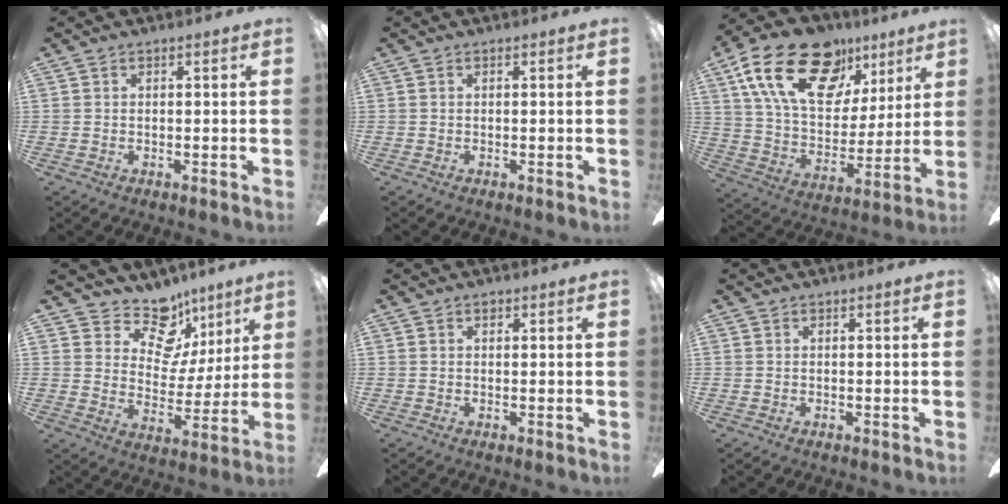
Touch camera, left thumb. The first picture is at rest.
{"total": 0.0}
{"total": 25.2, "force": [13.7, 14.1, 15.8], "torque": [-0.273, -0.059, 0.246]}
{"total": 13.9, "force": [9.5, 8.6, 5.3], "torque": [-0.083, -0.065, 0.179]}
{"total": 0.7, "force": [0.4, 0.5, 0.4], "torque": [0.001, -0.001, 0.006]}
{"total": 0.0}